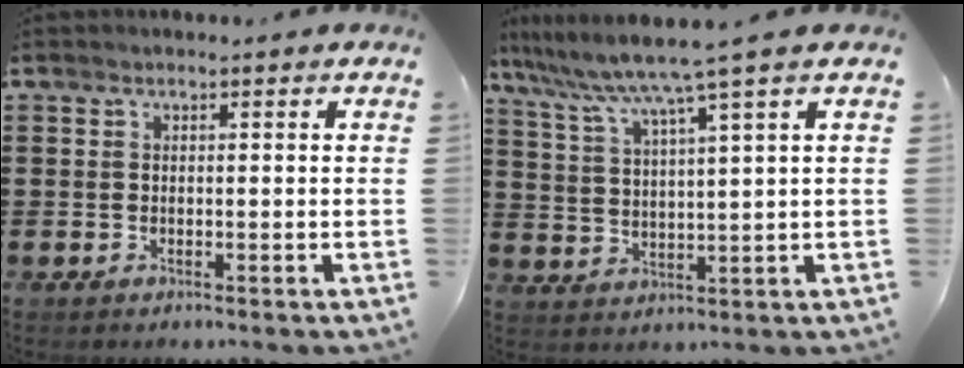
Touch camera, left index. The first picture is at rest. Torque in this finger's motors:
{"motor_torque": [2.14, 0.00, 0.22, 0.19]}